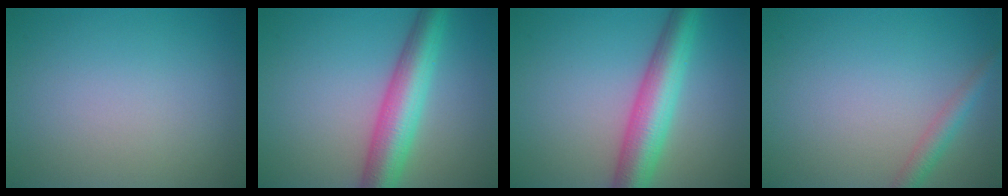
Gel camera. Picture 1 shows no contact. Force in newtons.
{"total": 6.5, "press": 6.5, "slide": 0.2}
{"total": 6.5, "press": 6.5, "slide": 0.2}
{"total": 2.0, "press": 2.0, "slide": 0.0}